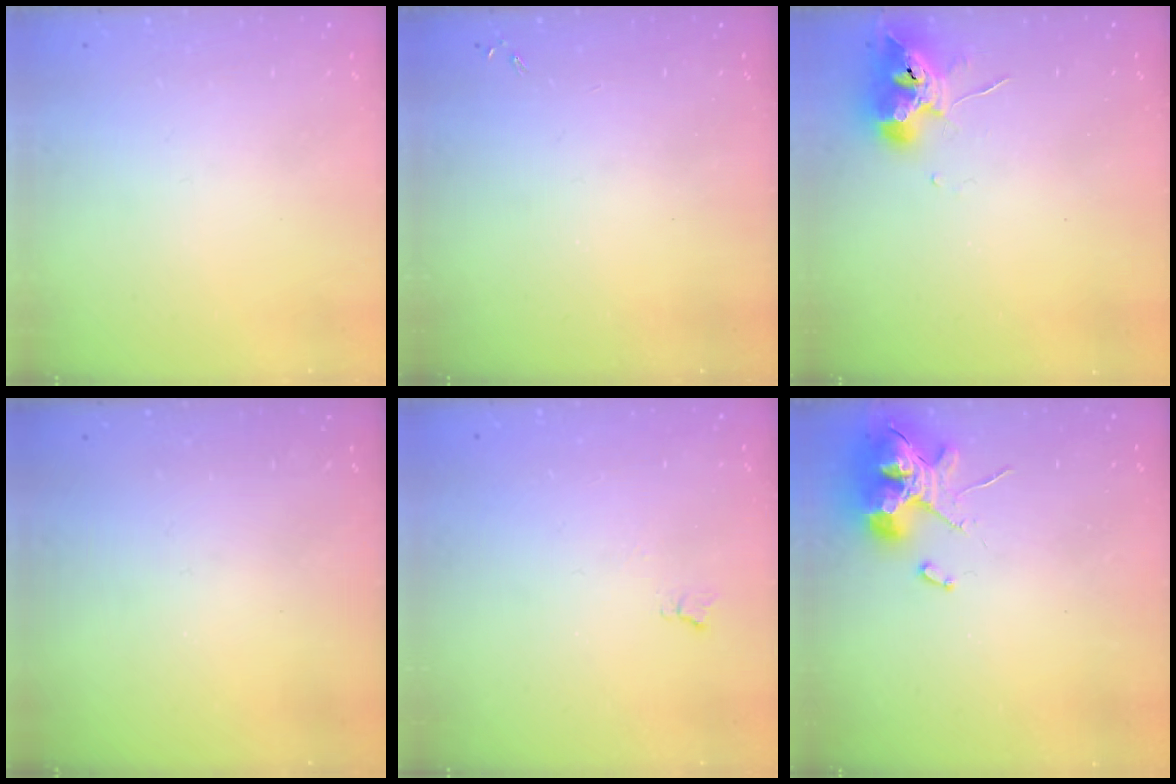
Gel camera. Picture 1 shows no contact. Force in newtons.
{"total": 1.1, "press": 0.9, "slide": 0.5}
{"total": 9.8, "press": 9.7, "slide": 0.9}
{"total": 0.0}
{"total": 2.8, "press": 2.8, "slide": 0.6}
{"total": 11.5, "press": 11.4, "slide": 1.3}